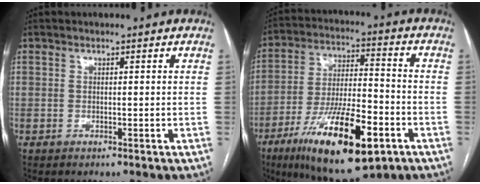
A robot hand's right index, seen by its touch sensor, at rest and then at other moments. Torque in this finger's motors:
{"motor_torque": [1.00, -0.88, 1.05, 0.21]}